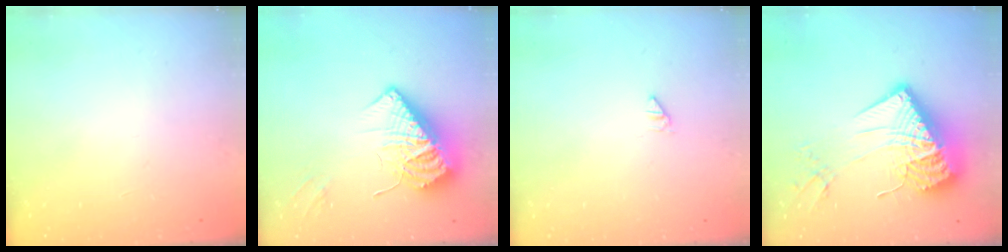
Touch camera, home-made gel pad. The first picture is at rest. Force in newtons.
{"total": 14.0, "press": 13.9, "slide": 1.2}
{"total": 0.0}
{"total": 23.4, "press": 23.3, "slide": 1.8}